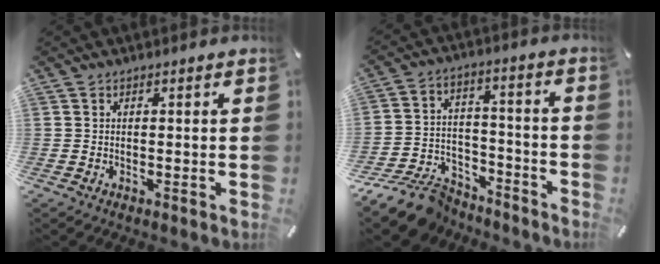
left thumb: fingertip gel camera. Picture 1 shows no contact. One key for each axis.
{"total": 12.8, "fx": -9.7, "fy": 7.0, "fz": 4.4, "tx": -0.072, "ty": 0.061, "tz": -0.173}